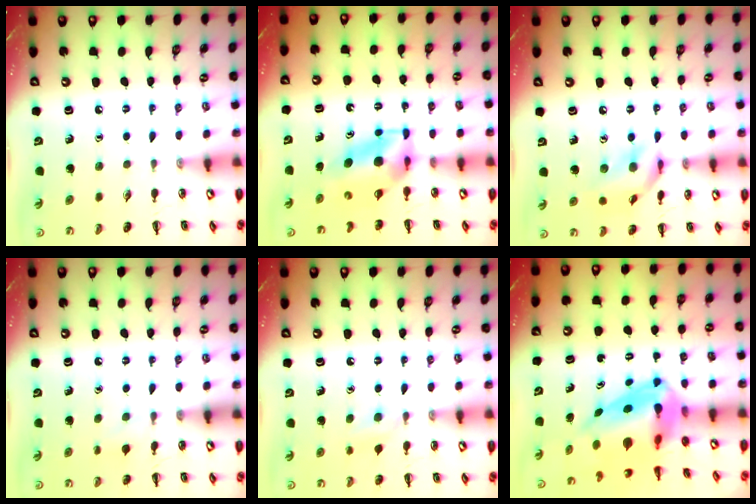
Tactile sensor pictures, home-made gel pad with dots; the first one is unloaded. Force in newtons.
{"total": 5.4, "press": 5.4, "slide": 0.7}
{"total": 12.6, "press": 12.4, "slide": 1.9}
{"total": 6.6, "press": 6.2, "slide": 2.3}
{"total": 5.6, "press": 5.3, "slide": 1.7}
{"total": 8.8, "press": 8.3, "slide": 2.8}